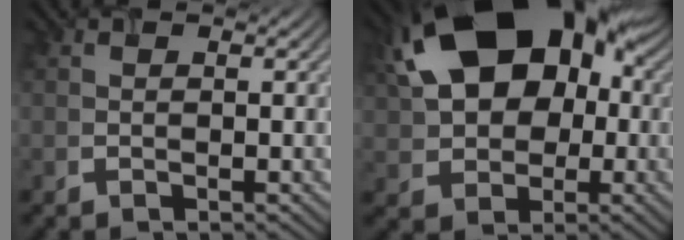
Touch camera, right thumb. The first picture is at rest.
{"total": 19.7, "force": [4.9, 13.6, 13.4], "torque": [-0.231, 0.042, 0.085]}